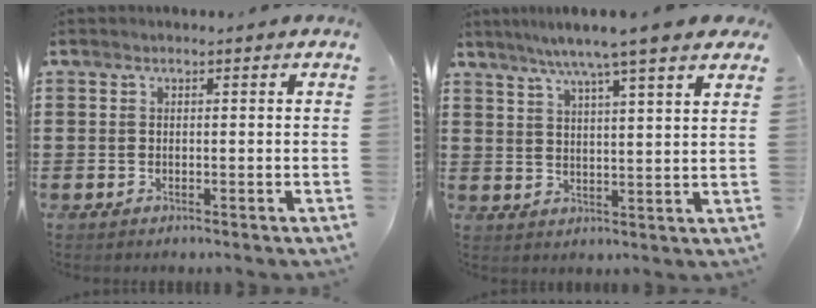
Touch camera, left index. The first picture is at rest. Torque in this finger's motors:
{"motor_torque": [2.14, 0.00, 0.27, -0.02]}